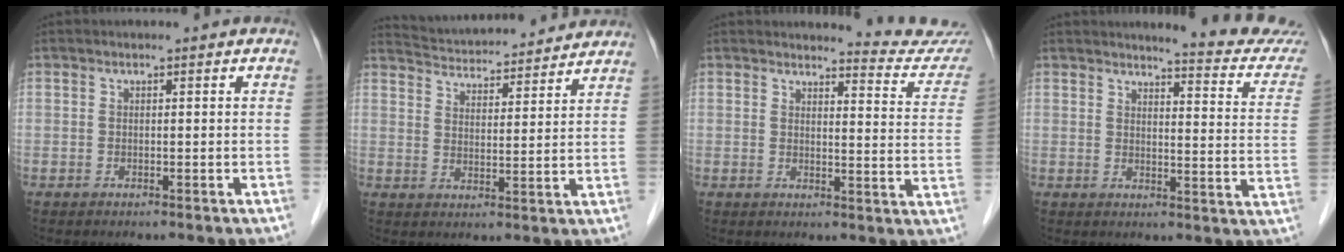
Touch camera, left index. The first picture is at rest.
{"total": 15.7, "force": [15.0, 2.1, 4.3], "torque": [-0.072, 0.026, 0.216]}
{"total": 9.7, "force": [9.7, 0.0, 0.0], "torque": [0.011, -0.075, 0.090]}
{"total": 12.5, "force": [12.2, -0.1, 2.6], "torque": [-0.023, -0.080, 0.121]}